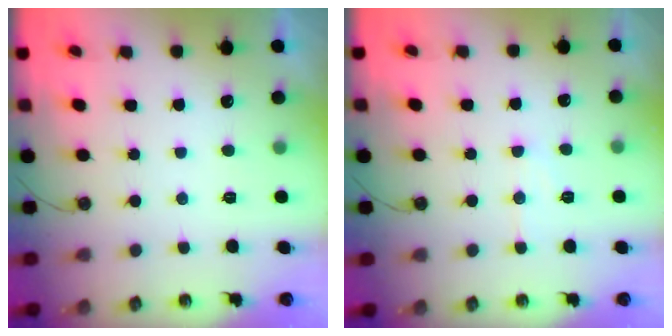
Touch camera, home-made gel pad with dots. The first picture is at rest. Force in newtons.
{"total": 7.7, "press": 7.6, "slide": 0.4}